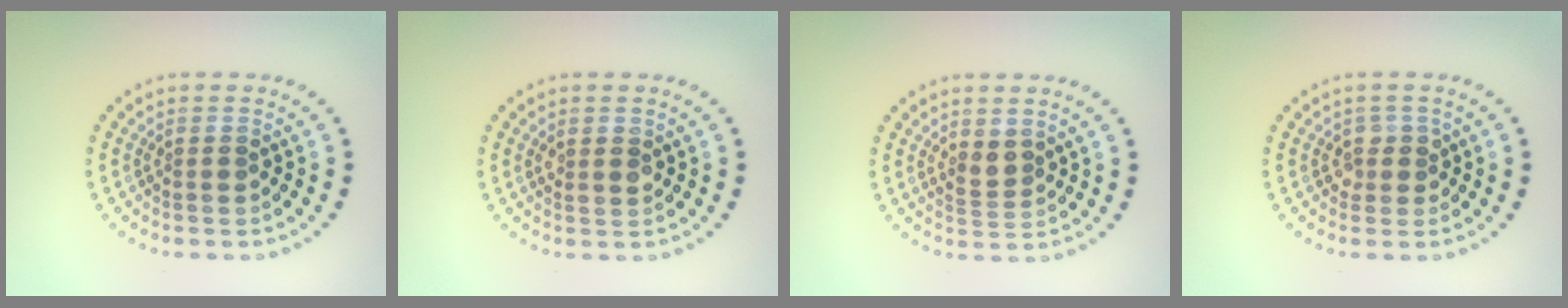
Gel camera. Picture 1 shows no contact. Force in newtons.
{"total": 1.4, "press": 1.3, "slide": 0.5}
{"total": 1.7, "press": 1.4, "slide": 0.9}
{"total": 1.5, "press": 1.4, "slide": 0.7}